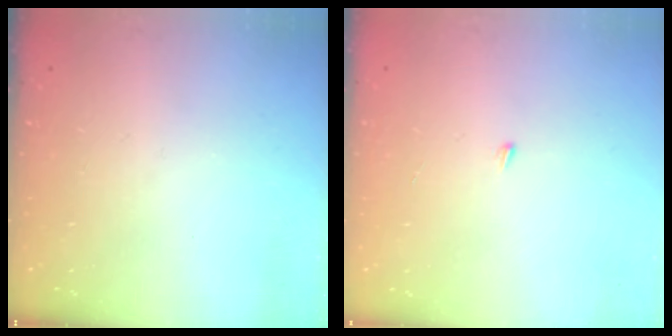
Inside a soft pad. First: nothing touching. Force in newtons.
{"total": 3.3, "press": 3.3, "slide": 0.2}